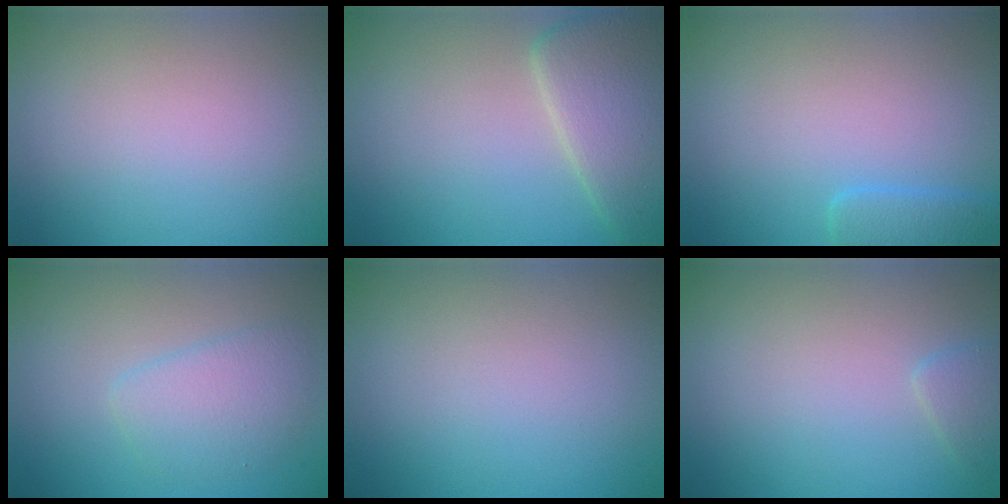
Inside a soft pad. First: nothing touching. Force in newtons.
{"total": 6.1, "press": 6.1, "slide": 0.3}
{"total": 2.0, "press": 2.0, "slide": 0.1}
{"total": 2.9, "press": 2.9, "slide": 0.1}
{"total": 0.0}
{"total": 1.1, "press": 1.1, "slide": 0.1}